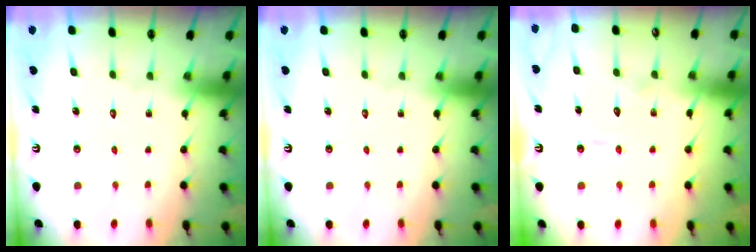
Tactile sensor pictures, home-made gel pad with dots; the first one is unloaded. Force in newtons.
{"total": 0.0}
{"total": 6.0, "press": 5.9, "slide": 0.6}